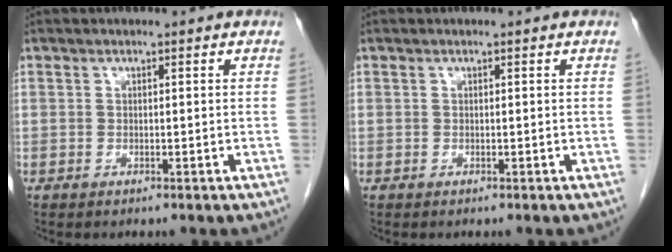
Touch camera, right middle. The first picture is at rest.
{"total": 0.0}